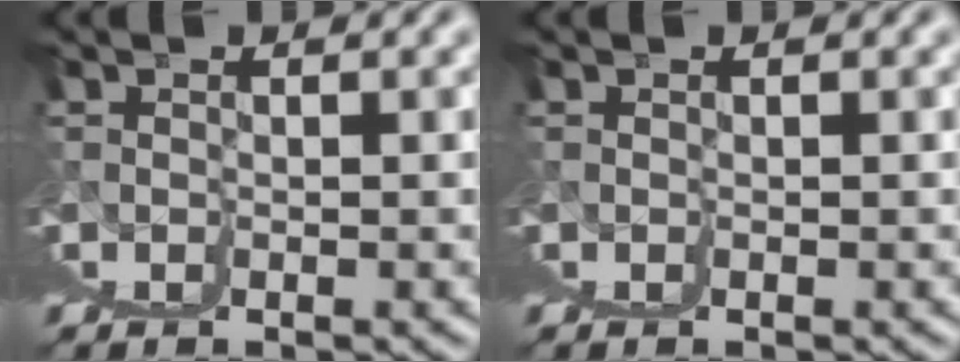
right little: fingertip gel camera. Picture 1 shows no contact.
{"total": 0.0}